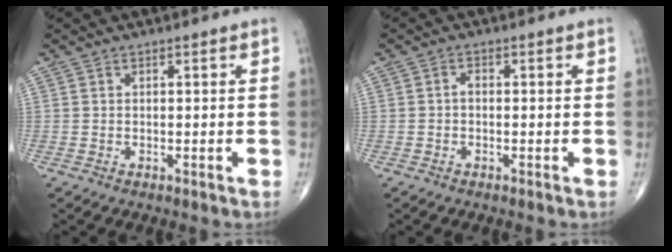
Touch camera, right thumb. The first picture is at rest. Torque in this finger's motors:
{"motor_torque": [0.61, 0.48, 0.37, -0.03, -0.03]}